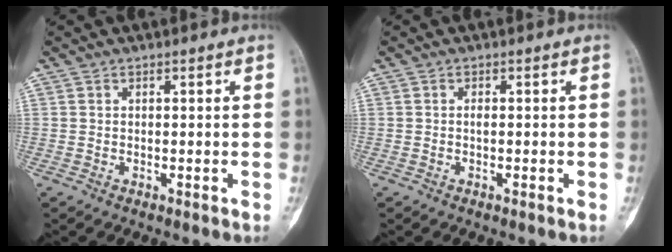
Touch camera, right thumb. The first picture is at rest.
{"total": 0.6, "force": [-0.2, 0.2, 0.6], "torque": [-0.011, 0.000, -0.004]}